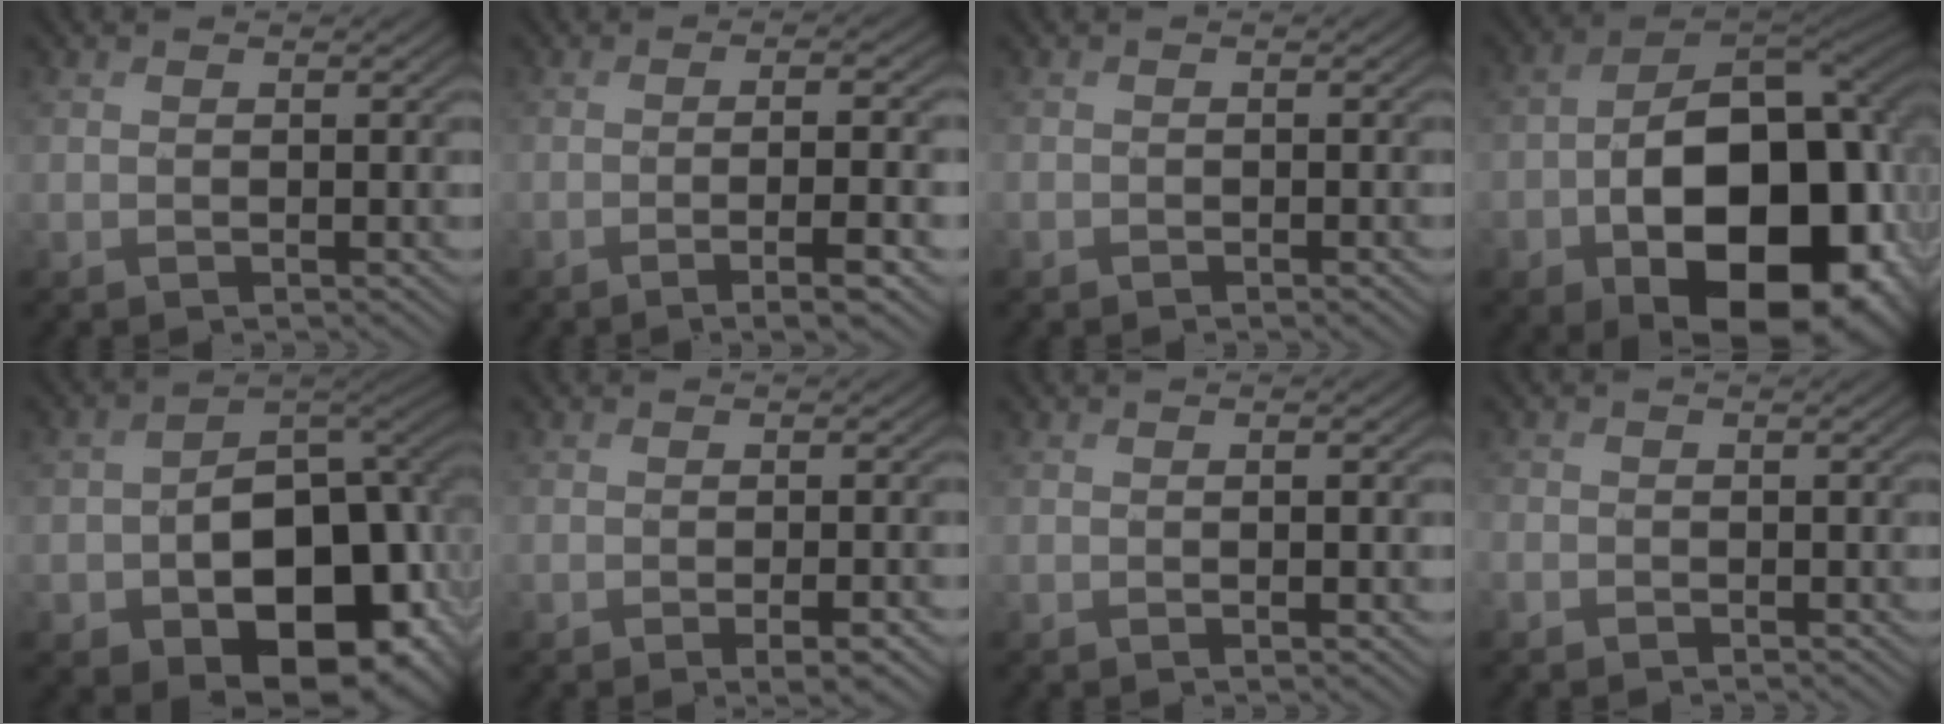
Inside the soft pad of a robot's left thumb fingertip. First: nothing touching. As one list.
[{"total": 6.5, "force": [-1.8, 1.6, 6.1], "torque": [-0.088, -0.006, -0.030]}, {"total": 1.1, "force": [-0.7, 0.7, 0.3], "torque": [-0.004, -0.006, -0.014]}, {"total": 21.7, "force": [-7.0, 13.7, 15.2], "torque": [-0.217, -0.048, -0.088]}, {"total": 18.5, "force": [-6.2, 12.6, 12.0], "torque": [-0.172, -0.055, -0.072]}, {"total": 2.6, "force": [-1.5, 0.8, 1.9], "torque": [-0.029, -0.004, -0.018]}, {"total": 1.3, "force": [-0.2, 0.2, 1.3], "torque": [-0.022, -0.001, -0.005]}, {"total": 1.6, "force": [-1.1, 1.2, 0.2], "torque": [-0.003, -0.005, -0.030]}]